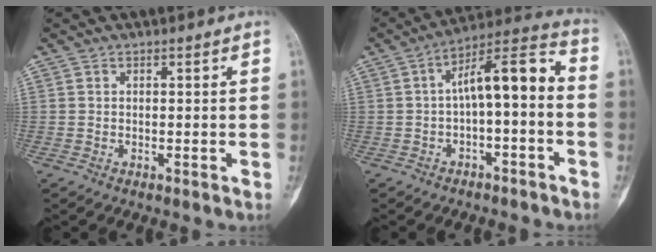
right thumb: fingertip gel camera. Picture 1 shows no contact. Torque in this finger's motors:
{"motor_torque": [0.14, 0.13, 0.41, -0.38, 0.15]}